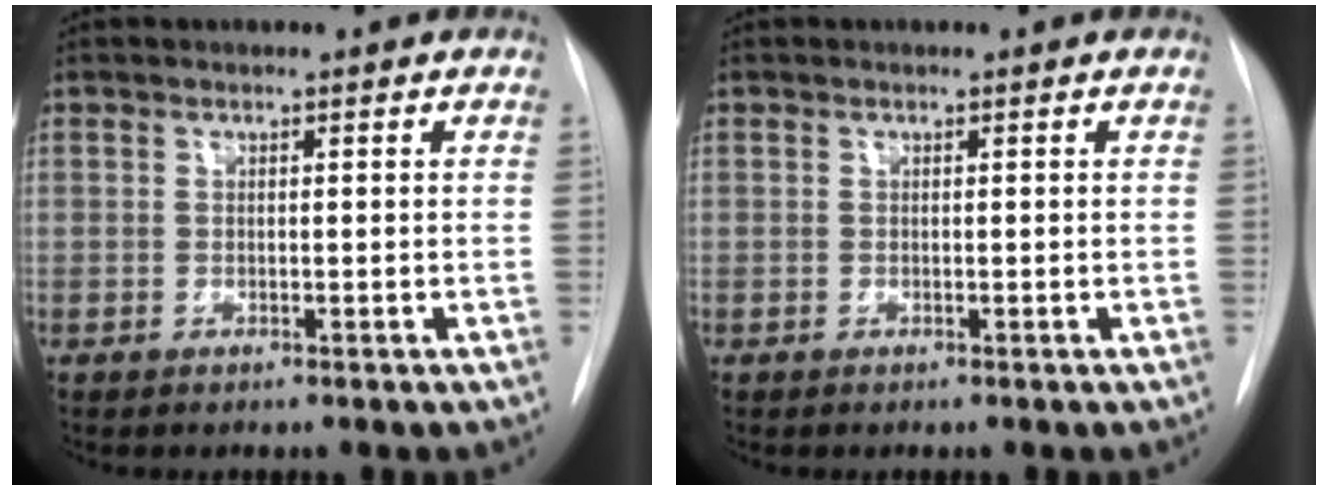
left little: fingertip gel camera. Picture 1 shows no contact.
{"total": 0.0}